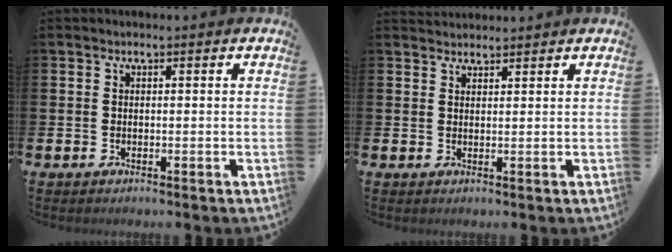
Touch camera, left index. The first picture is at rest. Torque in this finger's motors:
{"motor_torque": [0.28, -0.24, 0.02, 0.00]}